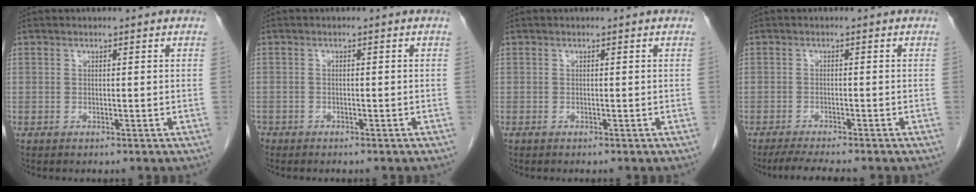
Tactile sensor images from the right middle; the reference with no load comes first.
{"total": 1.6, "force": [-1.3, 0.9, 0.3], "torque": [-0.008, 0.000, -0.020]}
{"total": 0.0}
{"total": 5.1, "force": [-4.4, 0.2, 2.6], "torque": [-0.042, -0.015, -0.072]}